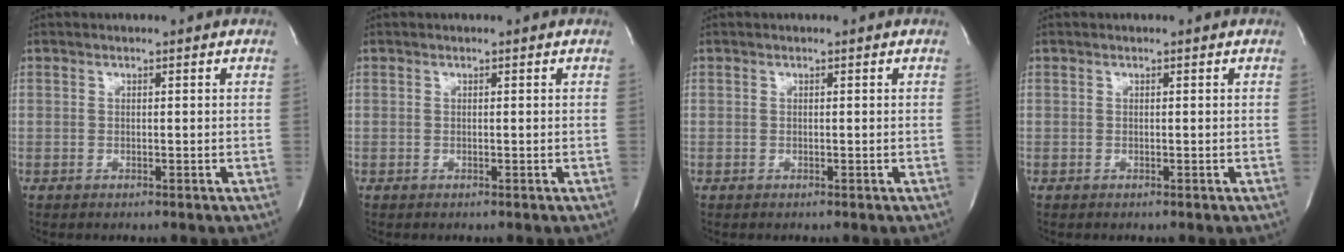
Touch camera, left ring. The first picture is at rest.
{"total": 0.0}
{"total": 0.0}
{"total": 0.0}